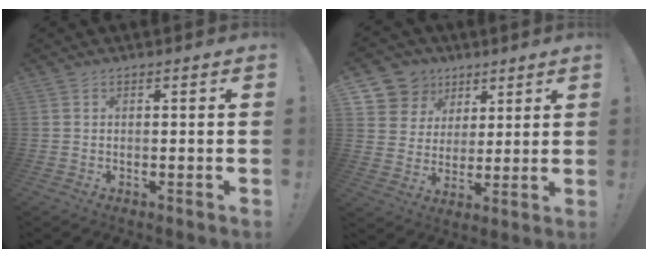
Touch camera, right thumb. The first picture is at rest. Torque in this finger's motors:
{"motor_torque": [0.47, 0.43, 0.45, 0.33, -0.06]}